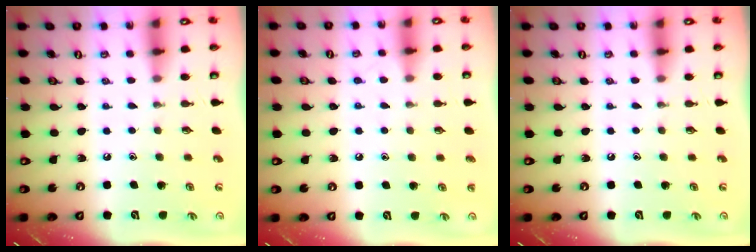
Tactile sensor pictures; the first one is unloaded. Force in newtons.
{"total": 4.6, "press": 4.5, "slide": 0.5}
{"total": 0.0}